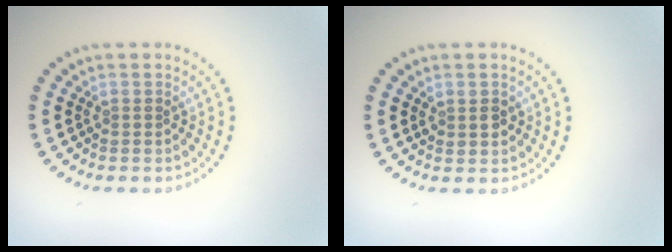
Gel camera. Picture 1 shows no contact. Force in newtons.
{"total": 1.4, "press": 1.3, "slide": 0.2}